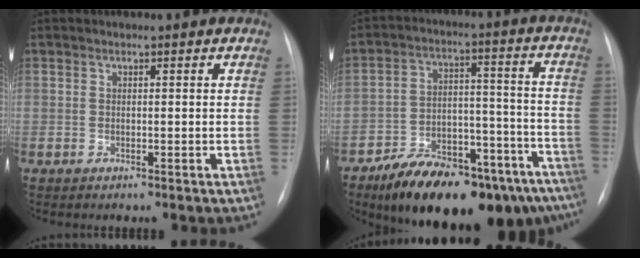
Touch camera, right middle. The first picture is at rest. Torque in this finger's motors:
{"motor_torque": [1.08, -1.06, 0.42, 0.21]}